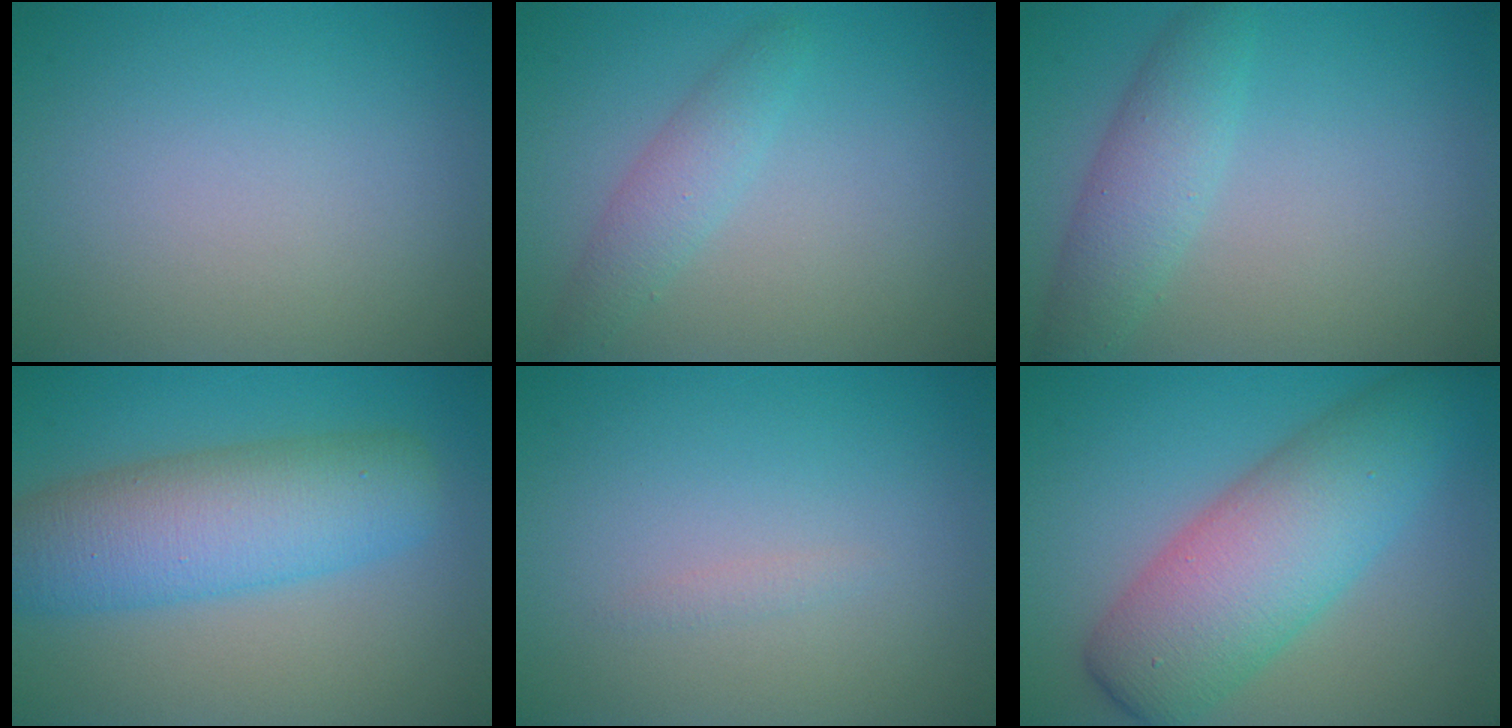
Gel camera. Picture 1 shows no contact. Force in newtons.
{"total": 2.2, "press": 2.2, "slide": 0.1}
{"total": 3.5, "press": 3.5, "slide": 0.1}
{"total": 7.7, "press": 7.7, "slide": 0.2}
{"total": 0.5, "press": 0.5, "slide": 0.0}
{"total": 8.6, "press": 8.6, "slide": 0.2}